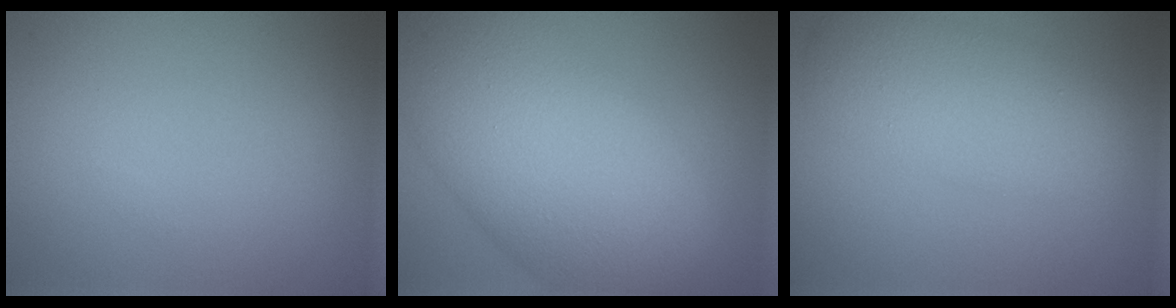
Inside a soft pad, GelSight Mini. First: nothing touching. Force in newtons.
{"total": 13.4, "press": 13.4, "slide": 0.5}
{"total": 5.2, "press": 5.2, "slide": 0.2}